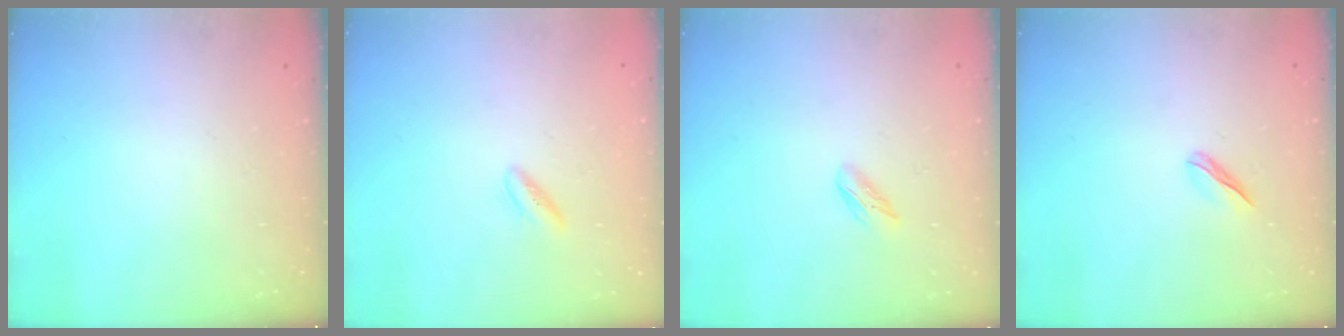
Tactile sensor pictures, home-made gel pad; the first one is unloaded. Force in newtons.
{"total": 2.1, "press": 1.9, "slide": 0.9}
{"total": 2.7, "press": 2.6, "slide": 0.8}
{"total": 3.2, "press": 3.1, "slide": 1.0}